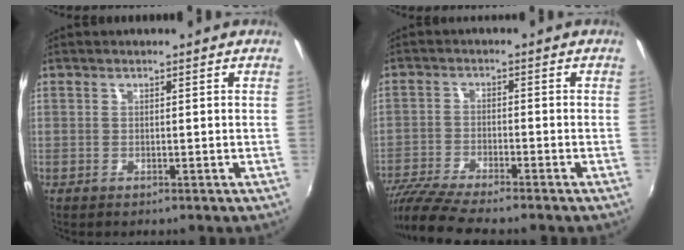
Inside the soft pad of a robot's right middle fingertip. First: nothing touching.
{"total": 9.6, "force": [-8.4, 0.4, 4.6], "torque": [-0.113, -0.027, -0.155]}